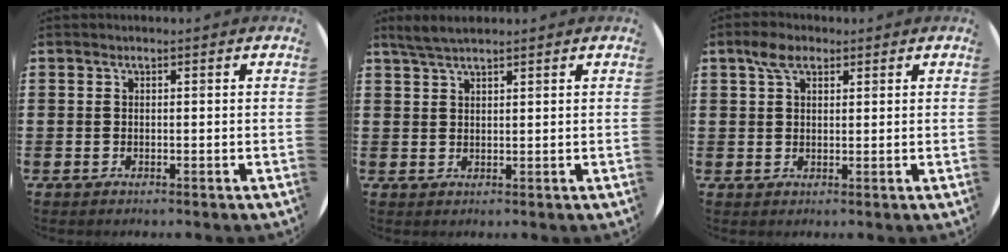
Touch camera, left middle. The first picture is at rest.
{"total": 3.0, "force": [2.5, 0.4, 1.5], "torque": [-0.034, 0.005, 0.047]}
{"total": 3.8, "force": [2.5, 1.9, 2.1], "torque": [-0.038, 0.005, 0.043]}